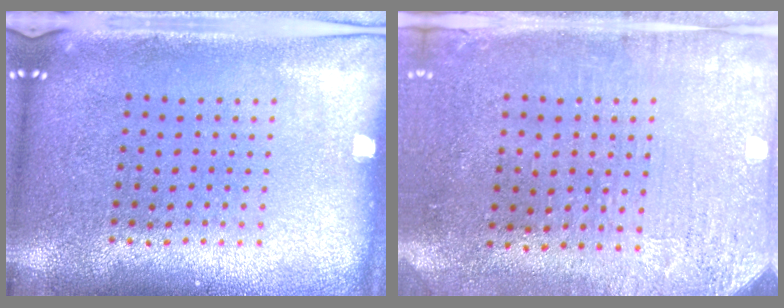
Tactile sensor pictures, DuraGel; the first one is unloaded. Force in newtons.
{"total": 3.1, "press": 2.5, "slide": 1.8}